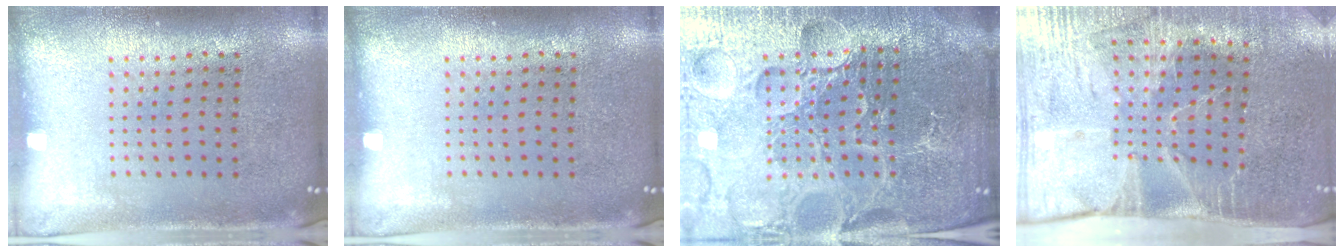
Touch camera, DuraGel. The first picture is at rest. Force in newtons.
{"total": 0.0}
{"total": 6.3, "press": 5.6, "slide": 2.8}
{"total": 4.3, "press": 3.6, "slide": 2.4}